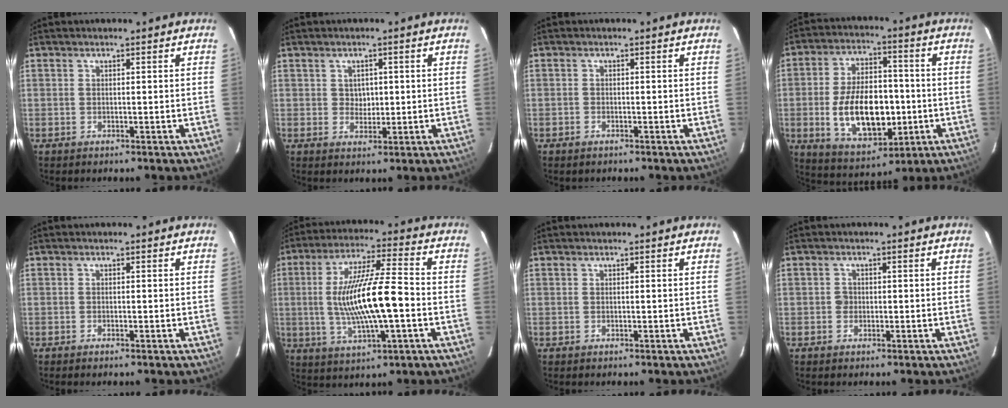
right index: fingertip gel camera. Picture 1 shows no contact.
{"total": 2.6, "force": [0.4, 2.4, 1.0], "torque": [-0.012, 0.006, 0.008]}
{"total": 1.0, "force": [-0.8, 0.6, 0.1], "torque": [-0.004, 0.000, -0.015]}
{"total": 16.5, "force": [-2.8, 9.4, 13.3], "torque": [-0.255, 0.004, -0.025]}
{"total": 0.6, "force": [-0.5, 0.0, 0.2], "torque": [-0.003, -0.002, -0.011]}
{"total": 15.5, "force": [-2.0, 2.7, 15.1], "torque": [-0.285, -0.002, -0.030]}
{"total": 0.0}
{"total": 1.3, "force": [-0.3, 1.2, 0.2], "torque": [-0.001, 0.002, -0.005]}